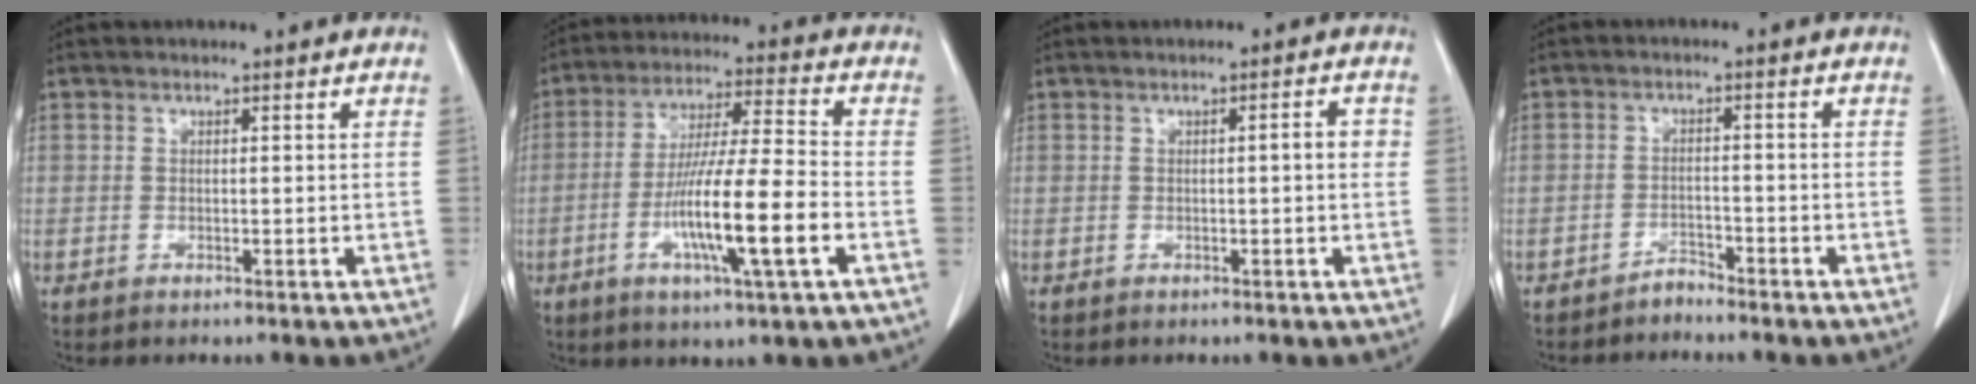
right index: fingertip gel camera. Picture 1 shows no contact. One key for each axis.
{"total": 13.9, "fx": -4.3, "fy": 0.3, "fz": 13.2, "tx": -0.247, "ty": -0.009, "tz": -0.077}
{"total": 2.2, "fx": 0.0, "fy": 0.3, "fz": 2.2, "tx": -0.029, "ty": 0.005, "tz": 0.000}
{"total": 1.9, "fx": -1.9, "fy": 0.4, "fz": -0.2, "tx": 0.010, "ty": -0.001, "tz": -0.031}